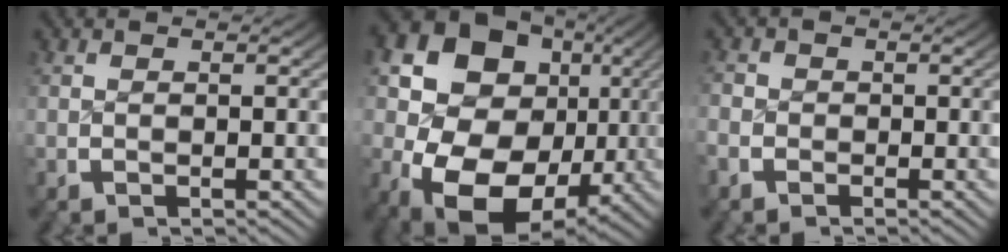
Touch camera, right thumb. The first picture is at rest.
{"total": 18.8, "force": [-1.7, 14.5, 11.8], "torque": [-0.247, -0.055, -0.017]}
{"total": 1.9, "force": [-1.1, 1.6, 0.1], "torque": [-0.010, 0.001, -0.027]}